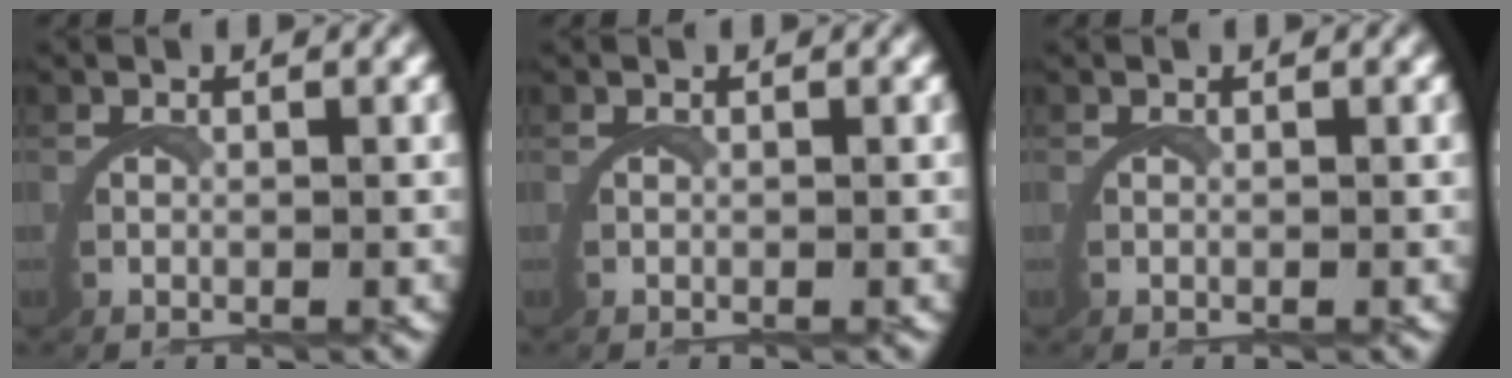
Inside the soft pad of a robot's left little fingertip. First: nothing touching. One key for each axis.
{"total": 0.0}
{"total": 0.0}